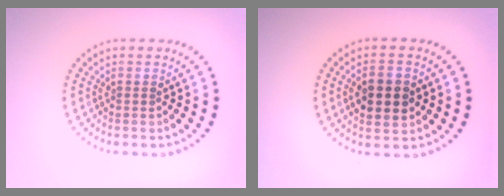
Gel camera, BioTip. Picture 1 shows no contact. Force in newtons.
{"total": 4.4, "press": 4.4, "slide": 0.2}